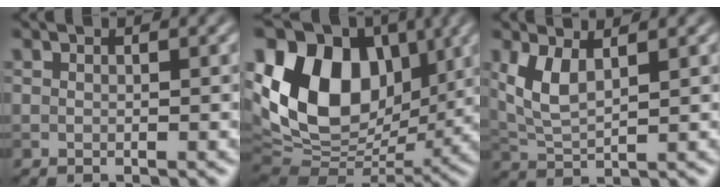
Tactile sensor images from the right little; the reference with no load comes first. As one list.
[{"total": 15.3, "force": [3.8, 10.8, 10.1], "torque": [-0.192, 0.021, 0.065]}, {"total": 3.8, "force": [1.6, 1.6, 3.1], "torque": [-0.078, -0.001, 0.036]}]